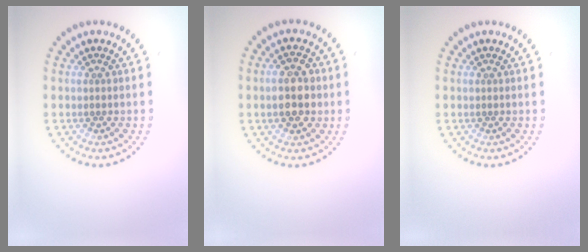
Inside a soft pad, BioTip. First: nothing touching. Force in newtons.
{"total": 3.9, "press": 3.8, "slide": 0.3}
{"total": 0.0}